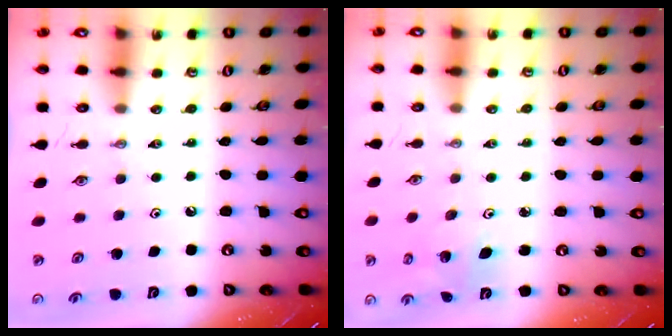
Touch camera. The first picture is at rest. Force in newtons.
{"total": 2.7, "press": 2.7, "slide": 0.1}